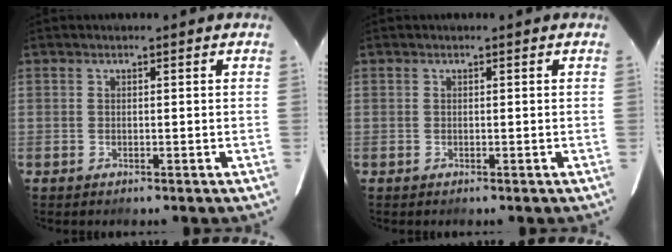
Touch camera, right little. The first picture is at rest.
{"total": 0.0}